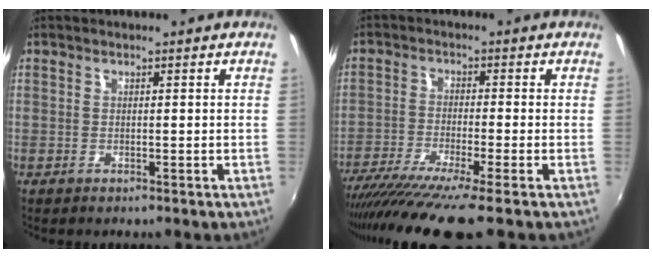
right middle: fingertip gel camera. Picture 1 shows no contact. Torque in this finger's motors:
{"motor_torque": [1.16, -0.98, 0.38, 0.21]}